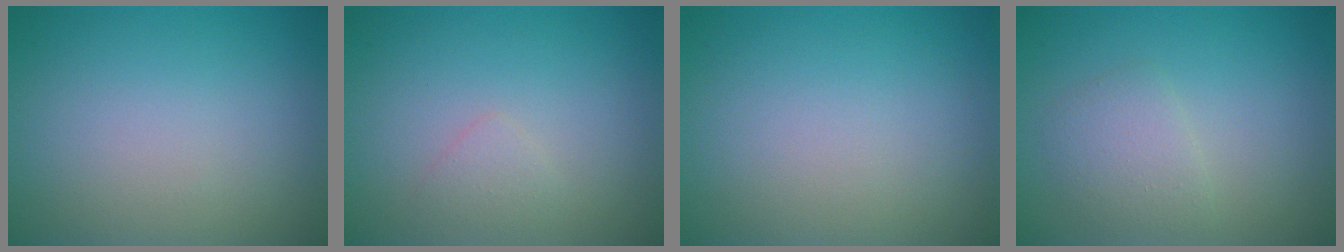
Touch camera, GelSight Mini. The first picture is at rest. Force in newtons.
{"total": 1.1, "press": 1.1, "slide": 0.1}
{"total": 0.0}
{"total": 2.2, "press": 2.2, "slide": 0.0}